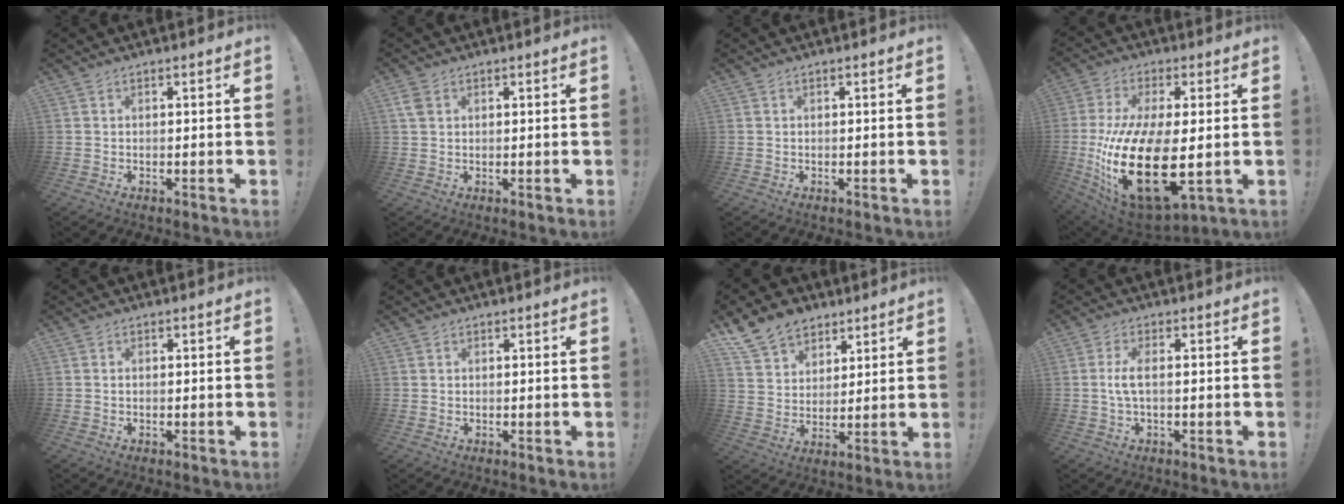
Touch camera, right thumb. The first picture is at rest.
{"total": 3.4, "force": [1.5, 2.3, 2.1], "torque": [-0.035, 0.003, 0.029]}
{"total": 0.0}
{"total": 26.8, "force": [-3.1, 12.4, 23.6], "torque": [-0.457, -0.011, -0.038]}
{"total": 0.7, "force": [0.2, 0.7, 0.0], "torque": [0.007, 0.000, 0.002]}
{"total": 2.0, "force": [1.0, 1.7, 0.0], "torque": [0.012, -0.010, 0.016]}
{"total": 12.2, "force": [8.6, 8.2, 3.1], "torque": [-0.056, -0.058, 0.170]}
{"total": 4.9, "force": [-0.1, 1.5, 4.6], "torque": [-0.089, -0.005, -0.006]}